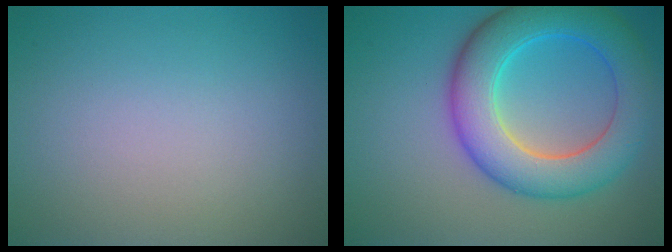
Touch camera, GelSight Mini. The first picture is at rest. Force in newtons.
{"total": 8.5, "press": 8.5, "slide": 0.4}